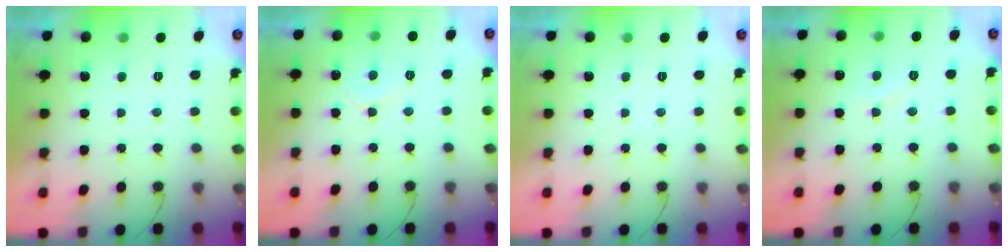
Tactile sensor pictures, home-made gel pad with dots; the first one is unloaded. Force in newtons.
{"total": 6.1, "press": 6.1, "slide": 0.3}
{"total": 0.0}
{"total": 4.9, "press": 4.8, "slide": 0.3}